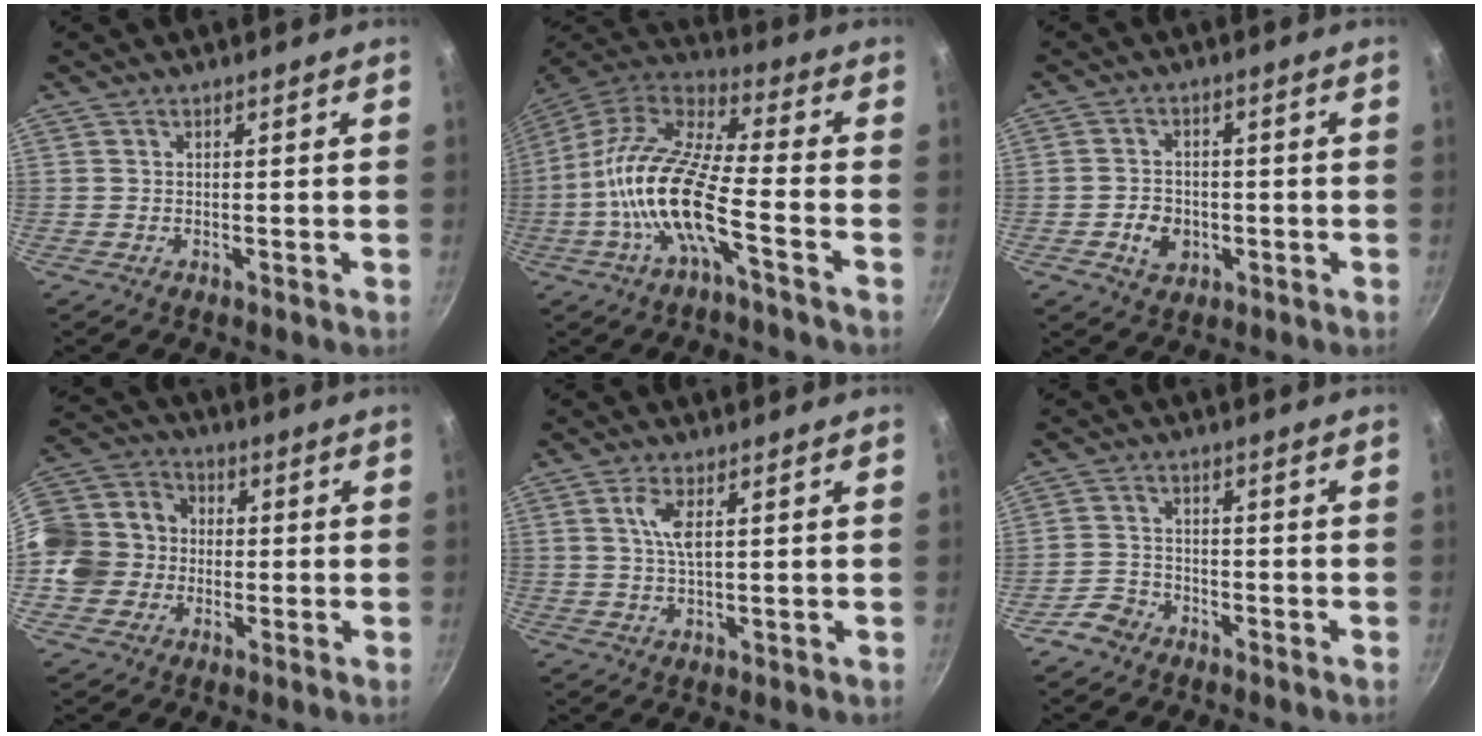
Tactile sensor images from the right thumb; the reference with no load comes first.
{"total": 17.2, "force": [-5.2, 5.1, 15.5], "torque": [-0.301, 0.042, -0.117]}
{"total": 5.5, "force": [-1.5, 4.3, 3.1], "torque": [-0.040, 0.012, -0.024]}
{"total": 15.6, "force": [-1.1, 13.9, 7.2], "torque": [-0.130, 0.041, -0.029]}
{"total": 4.5, "force": [1.4, 1.3, 4.1], "torque": [-0.086, -0.002, 0.030]}
{"total": 3.9, "force": [-2.8, 2.6, 0.9], "torque": [-0.014, 0.035, -0.054]}